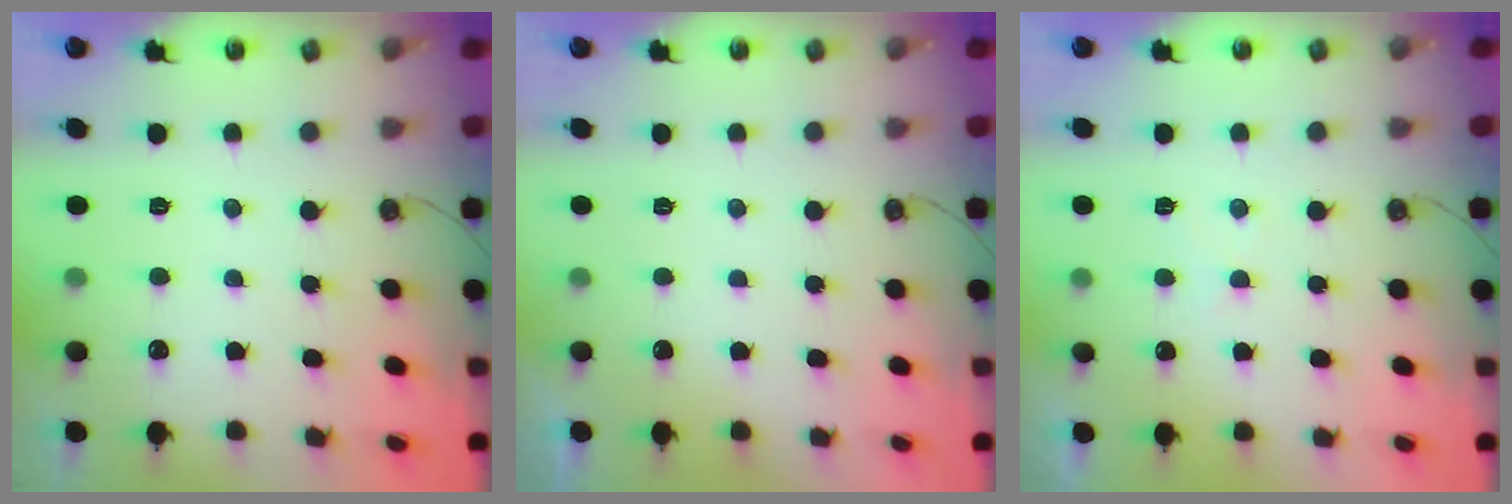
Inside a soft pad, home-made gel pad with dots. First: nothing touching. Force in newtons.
{"total": 0.0}
{"total": 5.5, "press": 5.5, "slide": 0.6}